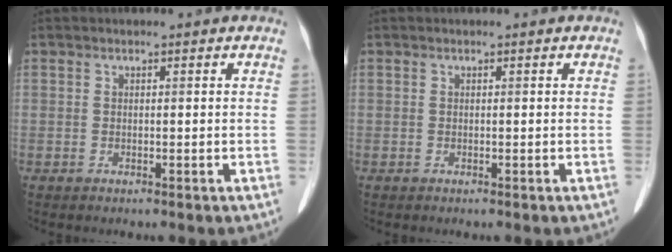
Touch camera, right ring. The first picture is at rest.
{"total": 0.0}